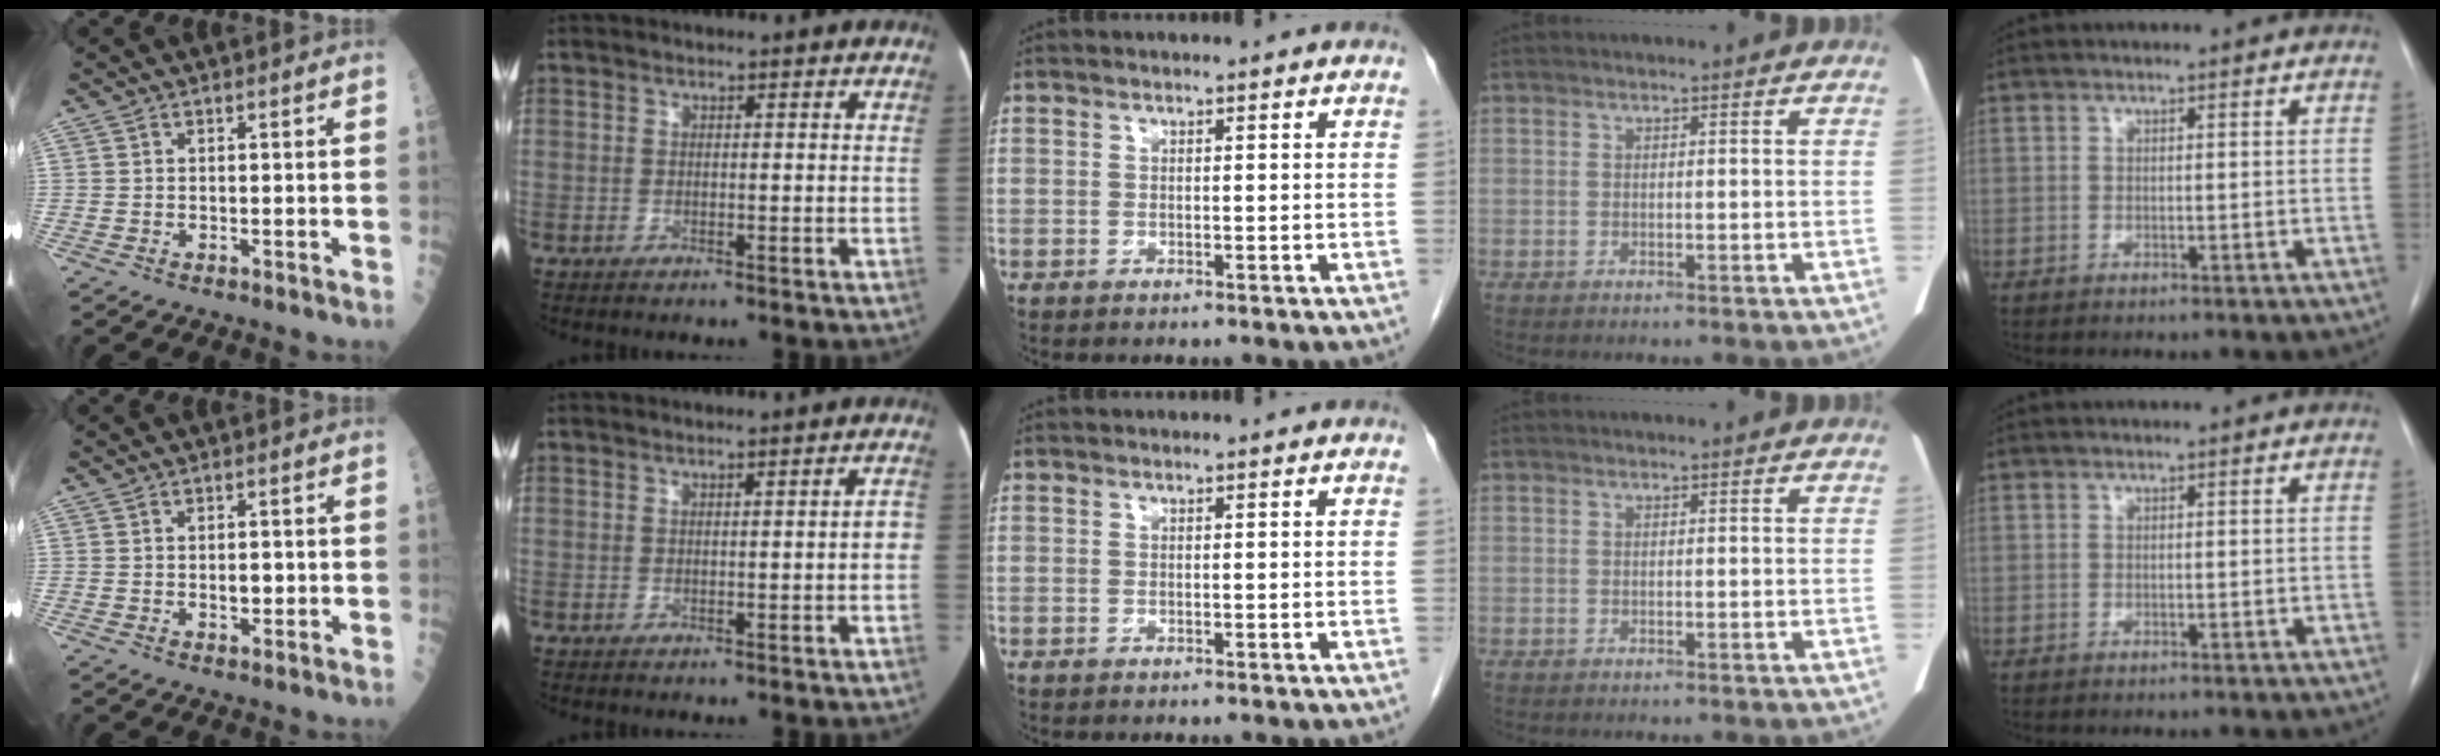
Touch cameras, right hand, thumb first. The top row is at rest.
{"thumb": {"total": 2.3, "force": [0.0, 1.3, 1.8], "torque": [-0.019, -0.001, 0.002]}, "index": {"total": 1.9, "force": [-0.4, 0.4, 1.8], "torque": [-0.015, 0.007, -0.003]}}